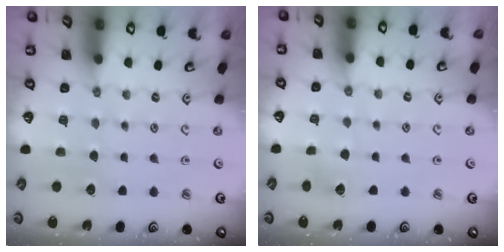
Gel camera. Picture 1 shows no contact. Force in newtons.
{"total": 3.3, "press": 3.3, "slide": 0.5}